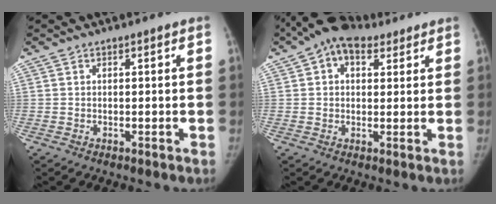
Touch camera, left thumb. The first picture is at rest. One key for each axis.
{"total": 8.1, "fx": 4.9, "fy": 5.0, "fz": 4.0, "tx": -0.041, "ty": 0.000, "tz": 0.078}